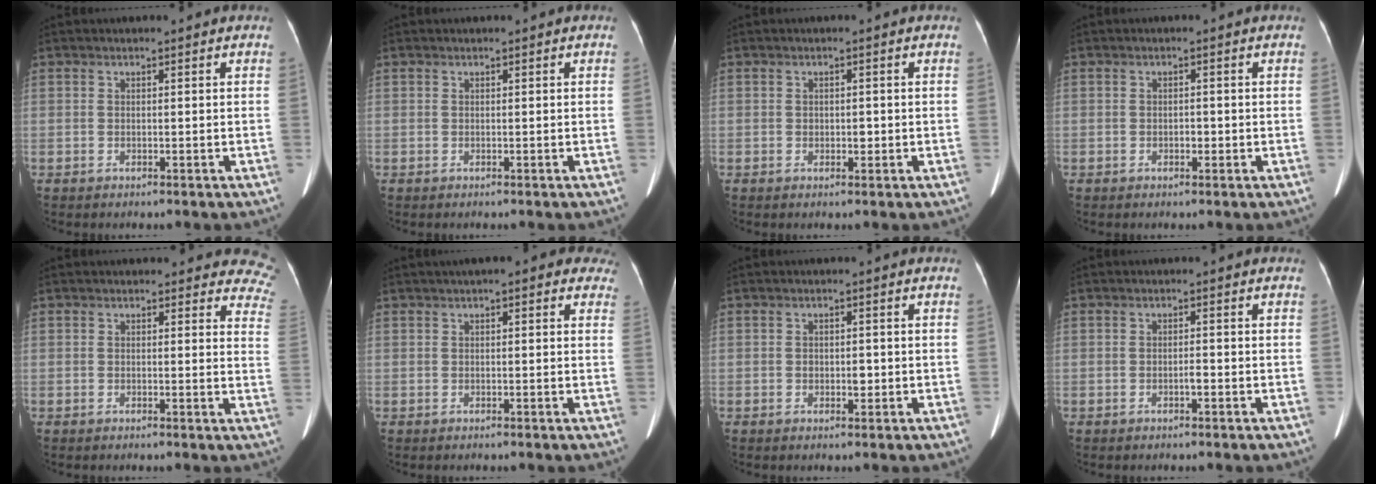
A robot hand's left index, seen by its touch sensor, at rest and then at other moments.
{"total": 0.0}
{"total": 1.3, "force": [-0.2, 0.8, 0.9], "torque": [-0.015, 0.001, 0.001]}
{"total": 1.2, "force": [-0.4, 0.6, 0.9], "torque": [-0.016, 0.001, -0.005]}
{"total": 8.7, "force": [7.9, 3.2, 1.6], "torque": [0.031, -0.024, 0.042]}
{"total": 7.0, "force": [4.8, 2.2, 4.5], "torque": [-0.039, 0.027, 0.050]}
{"total": 1.8, "force": [-0.4, 1.1, 1.4], "torque": [-0.024, 0.002, -0.001]}
{"total": 1.2, "force": [-0.6, 0.2, 1.0], "torque": [-0.018, 0.001, -0.008]}